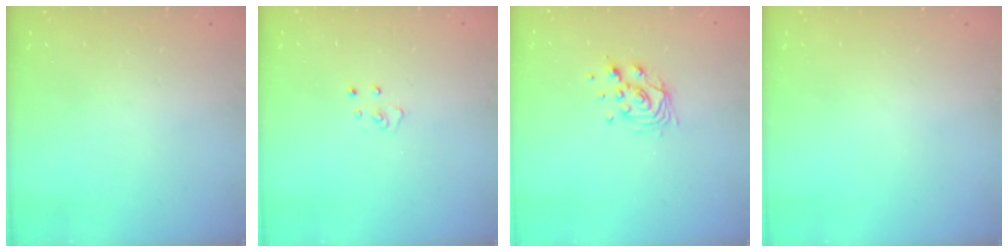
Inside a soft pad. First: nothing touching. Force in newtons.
{"total": 3.8, "press": 3.8, "slide": 0.3}
{"total": 8.9, "press": 8.9, "slide": 1.0}
{"total": 0.0}